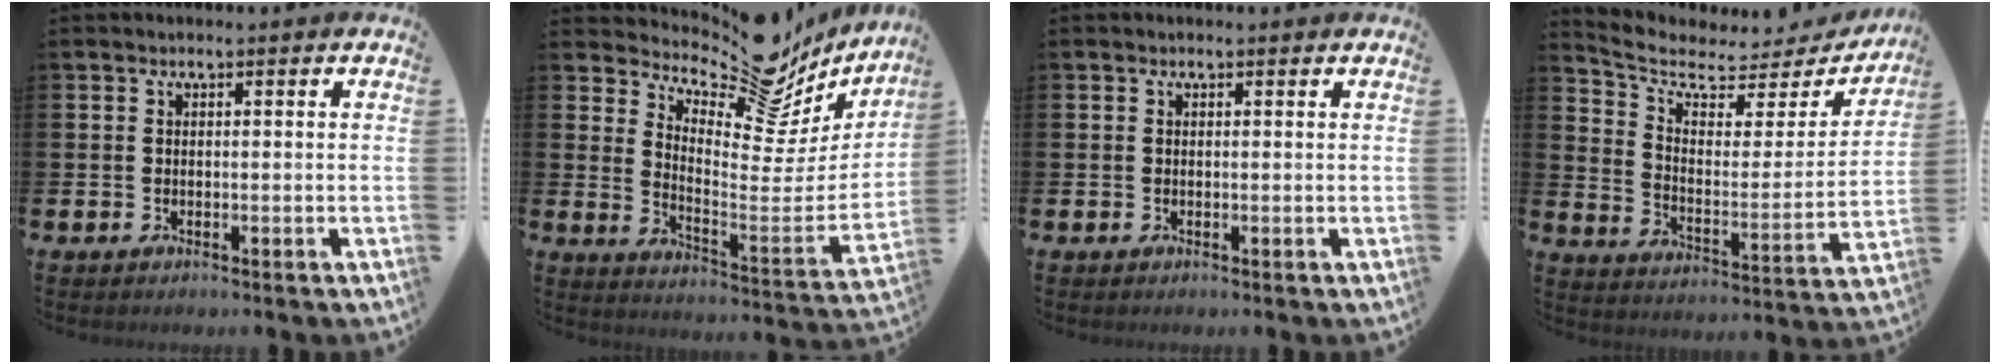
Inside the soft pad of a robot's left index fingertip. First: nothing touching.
{"total": 11.5, "force": [9.8, 3.7, 4.9], "torque": [-0.091, -0.084, 0.160]}
{"total": 0.0}
{"total": 6.2, "force": [5.1, 2.8, 2.2], "torque": [-0.070, -0.045, 0.079]}